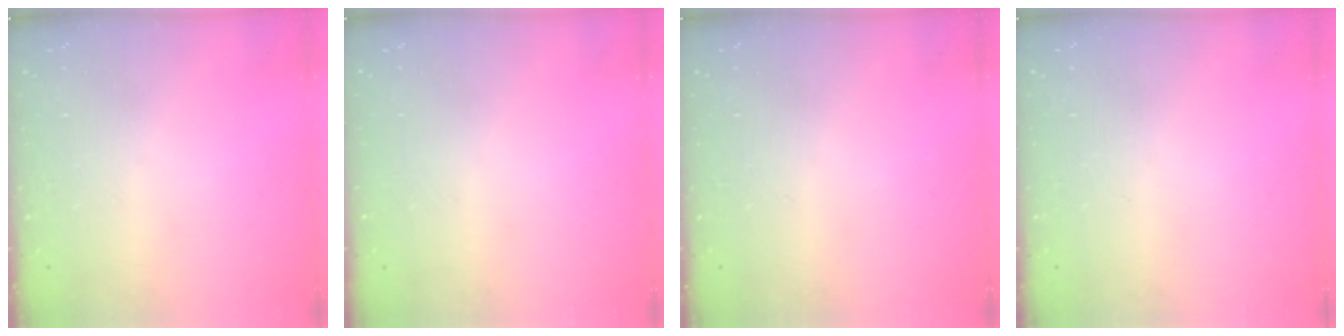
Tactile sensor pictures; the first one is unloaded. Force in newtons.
{"total": 0.0}
{"total": 0.0}
{"total": 0.0}